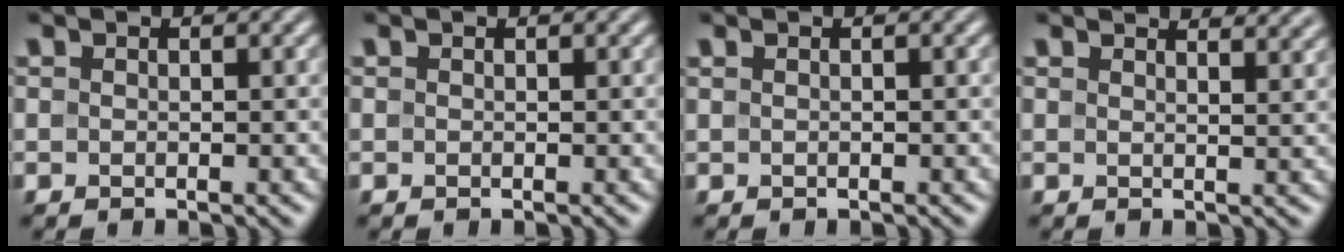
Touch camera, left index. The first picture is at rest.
{"total": 0.0}
{"total": 0.0}
{"total": 3.5, "force": [3.2, 0.7, 1.0], "torque": [-0.010, 0.009, 0.030]}